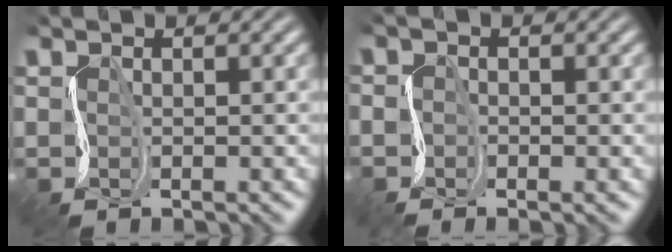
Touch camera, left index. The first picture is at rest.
{"total": 1.7, "force": [-1.6, -0.2, -0.4], "torque": [0.013, -0.010, -0.026]}